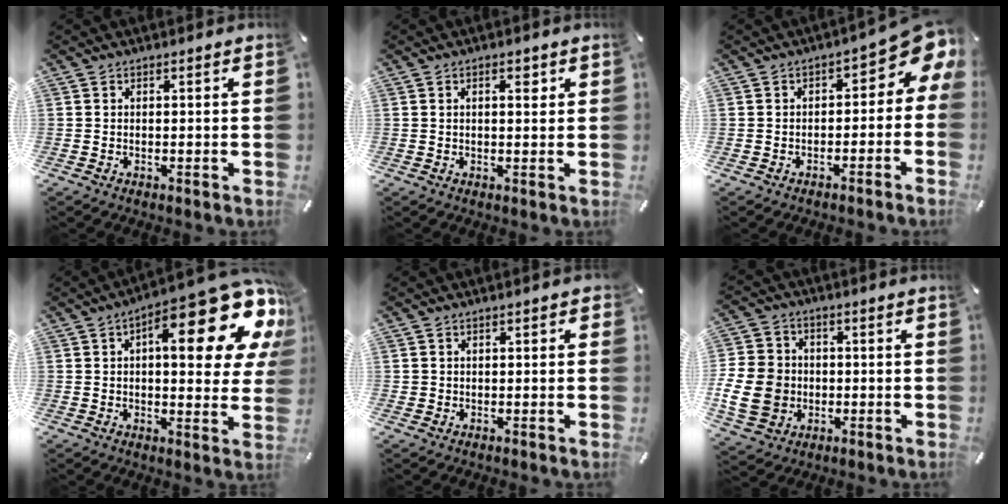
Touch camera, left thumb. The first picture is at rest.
{"total": 2.4, "force": [0.8, 1.2, 1.9], "torque": [-0.024, 0.000, 0.009]}
{"total": 7.6, "force": [2.0, 4.3, 5.9], "torque": [-0.065, -0.027, 0.032]}
{"total": 22.3, "force": [10.5, 8.3, 17.8], "torque": [-0.226, -0.080, 0.159]}
{"total": 1.4, "force": [-0.1, 1.3, 0.4], "torque": [-0.007, 0.006, -0.004]}
{"total": 12.3, "force": [-2.1, 10.7, 5.8], "torque": [-0.132, 0.021, -0.035]}